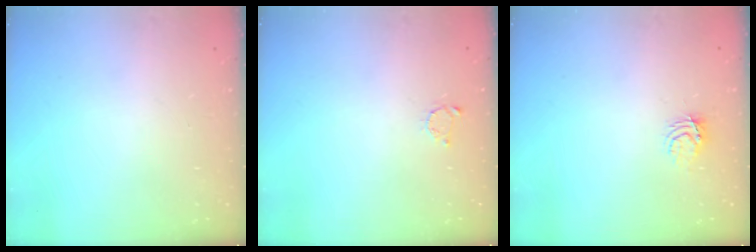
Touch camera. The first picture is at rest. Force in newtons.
{"total": 2.2, "press": 2.2, "slide": 0.4}
{"total": 3.9, "press": 3.9, "slide": 0.4}